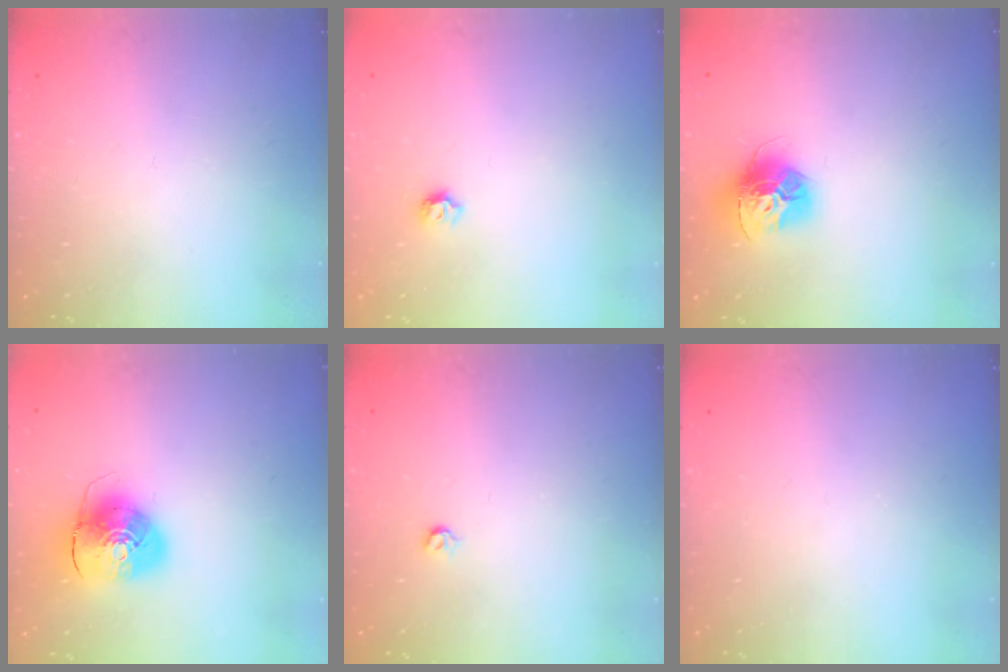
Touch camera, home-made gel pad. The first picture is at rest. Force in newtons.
{"total": 5.5, "press": 5.5, "slide": 0.5}
{"total": 13.9, "press": 13.8, "slide": 1.4}
{"total": 10.8, "press": 10.6, "slide": 1.8}
{"total": 3.6, "press": 3.6, "slide": 0.7}
{"total": 0.0}